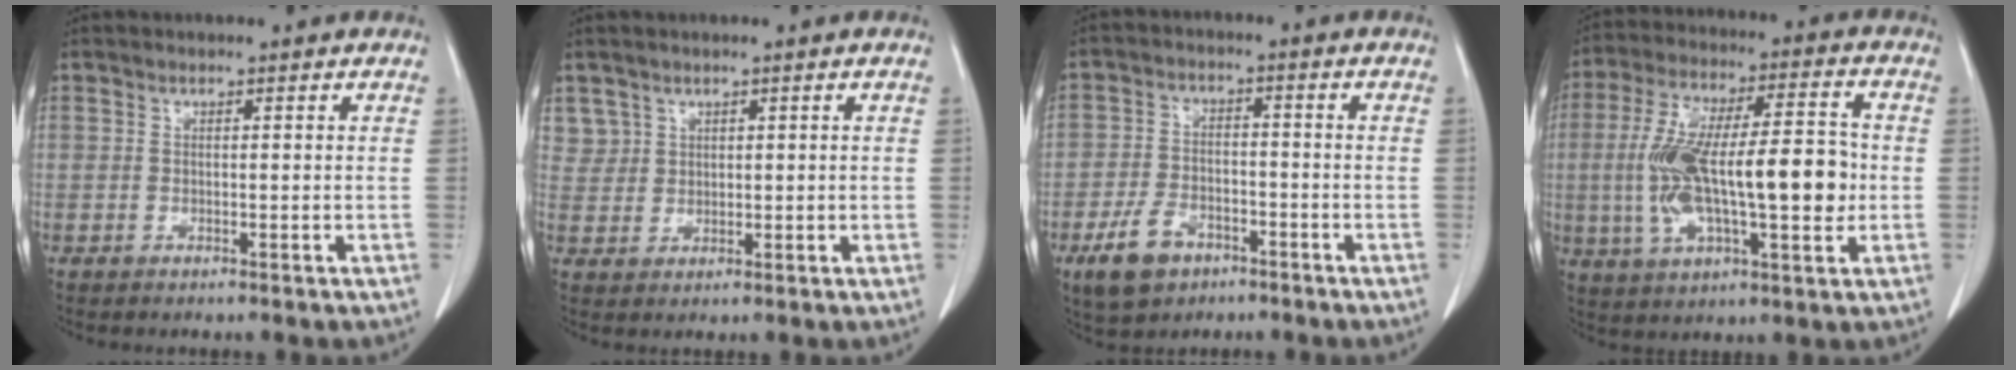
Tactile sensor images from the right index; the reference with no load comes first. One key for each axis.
{"total": 3.4, "fx": 1.9, "fy": 2.8, "fz": -0.2, "tx": 0.018, "ty": 0.005, "tz": 0.036}
{"total": 7.5, "fx": -4.4, "fy": 4.7, "fz": 3.9, "tx": -0.082, "ty": 0.003, "tz": -0.074}
{"total": 18.4, "fx": -1.3, "fy": 5.4, "fz": 17.5, "tx": -0.329, "ty": 0.021, "tz": -0.017}